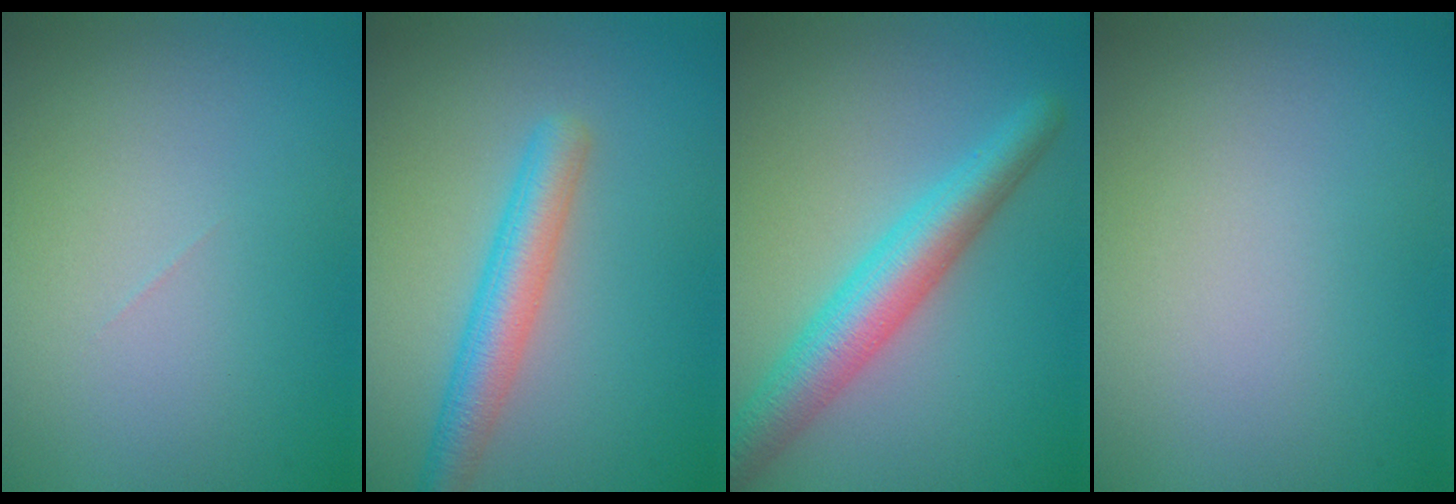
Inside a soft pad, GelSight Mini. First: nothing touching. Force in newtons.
{"total": 4.1, "press": 4.1, "slide": 0.1}
{"total": 5.6, "press": 5.6, "slide": 0.1}
{"total": 0.0}